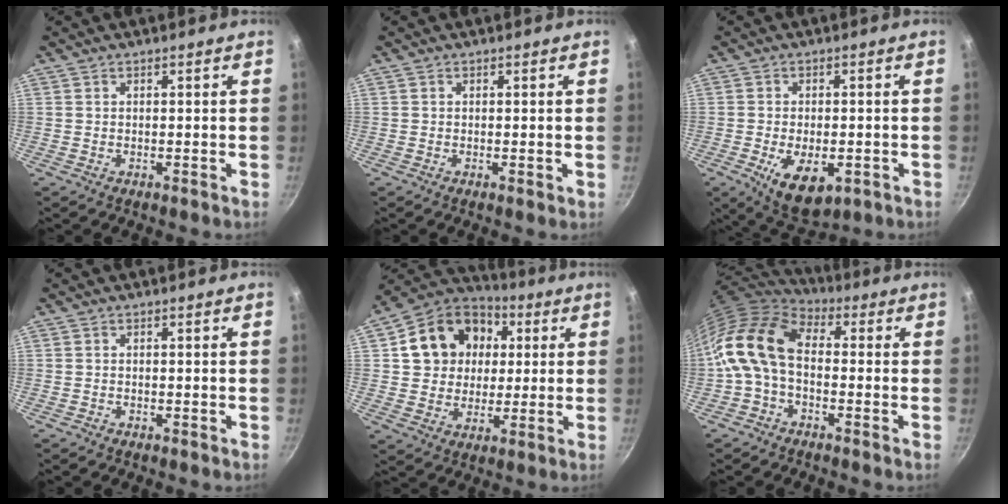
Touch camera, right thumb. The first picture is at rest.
{"total": 0.5, "force": [-0.1, 0.1, 0.5], "torque": [-0.008, -0.001, -0.002]}
{"total": 9.9, "force": [-3.2, 5.3, 7.8], "torque": [-0.110, -0.001, -0.037]}
{"total": 0.0}
{"total": 16.3, "force": [3.7, 13.7, 8.0], "torque": [-0.115, 0.021, 0.055]}
{"total": 14.4, "force": [-0.7, 9.1, 11.1], "torque": [-0.214, 0.027, -0.032]}